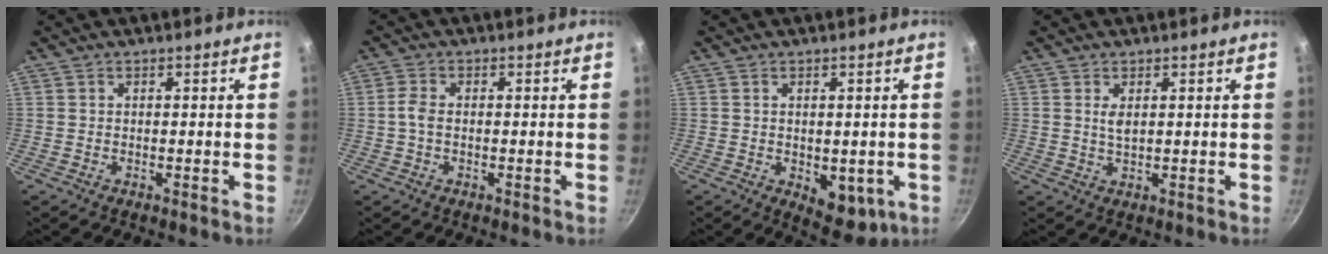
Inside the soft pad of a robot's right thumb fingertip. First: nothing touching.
{"total": 2.6, "force": [-0.2, 1.6, 2.1], "torque": [-0.051, 0.008, -0.008]}
{"total": 7.7, "force": [-1.6, 4.5, 6.0], "torque": [-0.056, -0.011, -0.009]}
{"total": 2.2, "force": [0.8, 1.0, 1.9], "torque": [-0.035, -0.005, 0.016]}